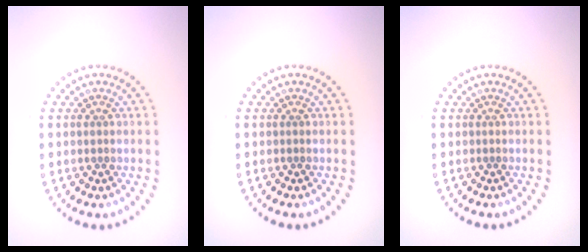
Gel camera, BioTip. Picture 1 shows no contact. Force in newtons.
{"total": 0.0}
{"total": 0.0}